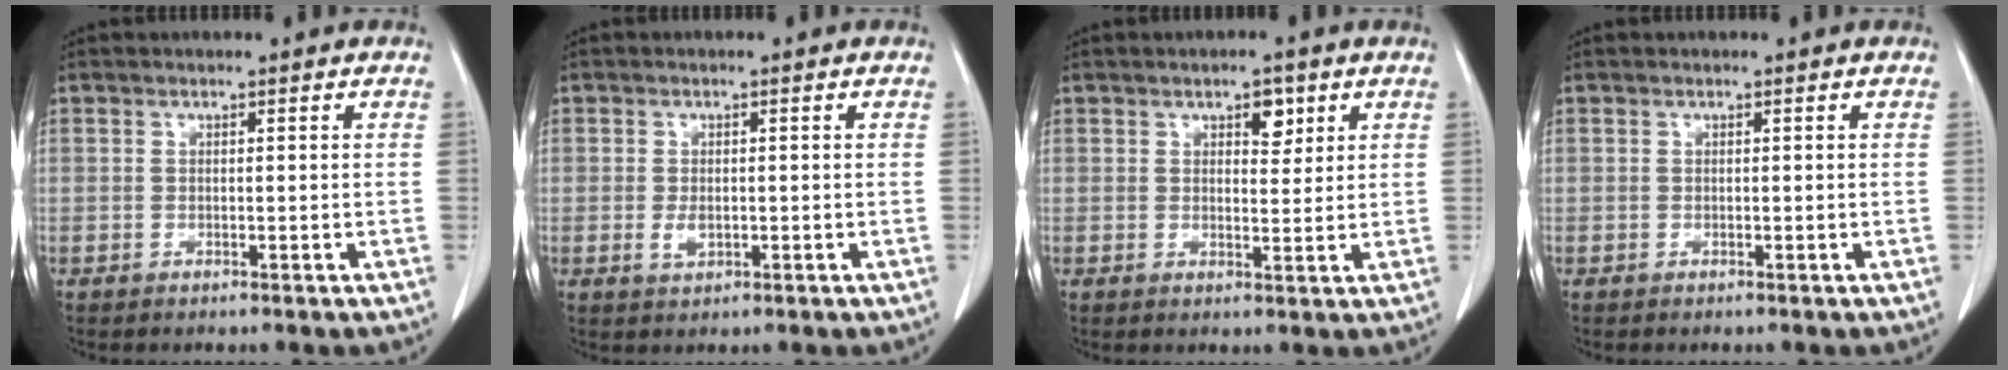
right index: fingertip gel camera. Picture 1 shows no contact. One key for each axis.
{"total": 2.0, "fx": -0.4, "fy": 1.2, "fz": 1.5, "tx": -0.027, "ty": -0.001, "tz": -0.002}
{"total": 3.3, "fx": 1.8, "fy": 1.6, "fz": 2.2, "tx": -0.030, "ty": -0.001, "tz": 0.027}
{"total": 0.0}